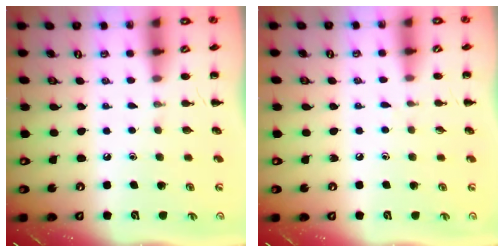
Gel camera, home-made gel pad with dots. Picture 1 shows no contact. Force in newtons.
{"total": 3.3, "press": 2.9, "slide": 1.6}